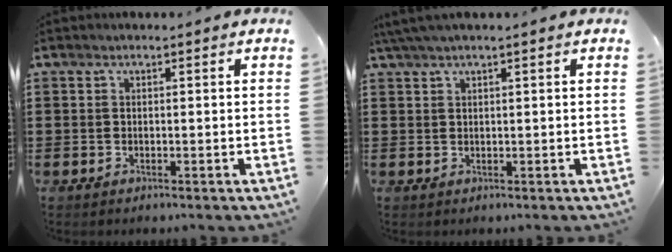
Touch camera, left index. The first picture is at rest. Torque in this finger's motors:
{"motor_torque": [0.23, -0.34, 0.34, 0.11]}